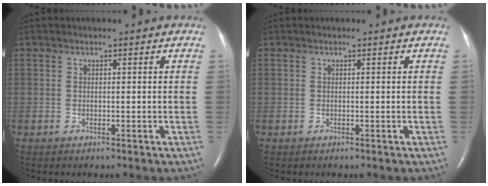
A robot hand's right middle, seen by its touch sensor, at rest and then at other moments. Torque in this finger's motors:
{"motor_torque": [-0.05, 0.02, 0.04, 0.01]}